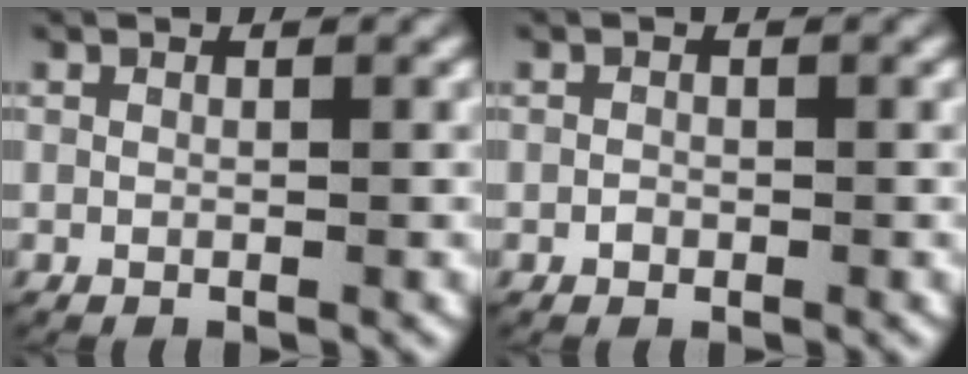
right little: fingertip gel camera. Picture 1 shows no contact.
{"total": 0.6, "force": [-0.4, 0.4, 0.2], "torque": [-0.010, -0.003, -0.006]}